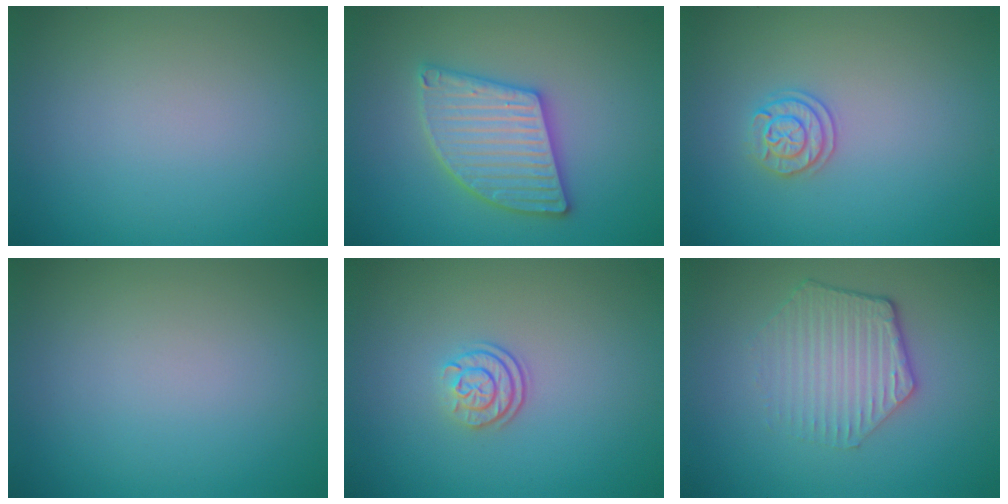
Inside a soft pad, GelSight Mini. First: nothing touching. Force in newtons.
{"total": 5.4, "press": 5.4, "slide": 0.7}
{"total": 1.9, "press": 1.8, "slide": 0.5}
{"total": 0.0}
{"total": 2.4, "press": 1.8, "slide": 1.6}
{"total": 3.6, "press": 3.0, "slide": 2.0}